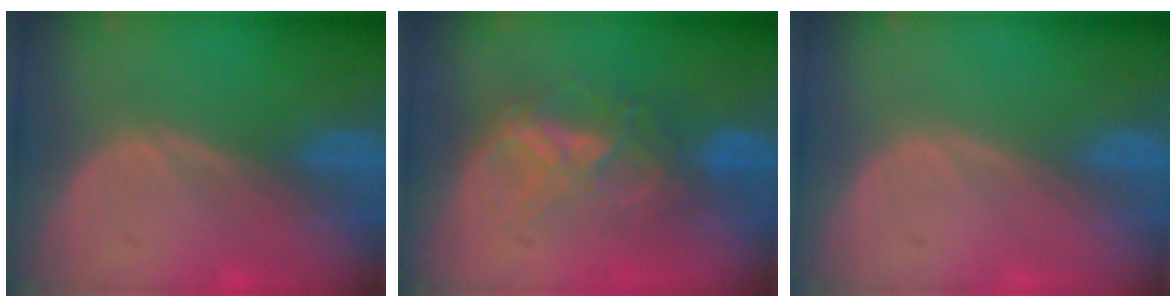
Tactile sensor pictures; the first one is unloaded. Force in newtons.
{"total": 6.5, "press": 6.2, "slide": 1.9}
{"total": 0.0}